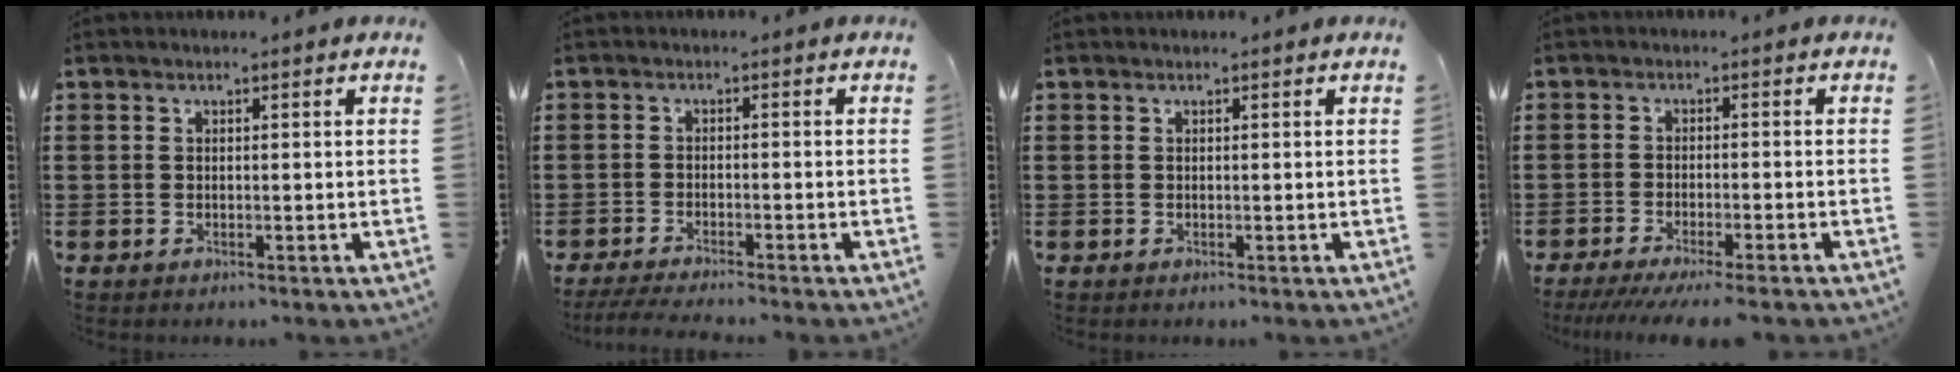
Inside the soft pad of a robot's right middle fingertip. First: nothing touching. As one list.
[{"total": 2.6, "force": [-2.3, -0.1, 1.1], "torque": [-0.022, -0.003, -0.047]}, {"total": 0.0}, {"total": 3.5, "force": [-2.9, -0.2, 1.9], "torque": [-0.035, -0.011, -0.057]}]